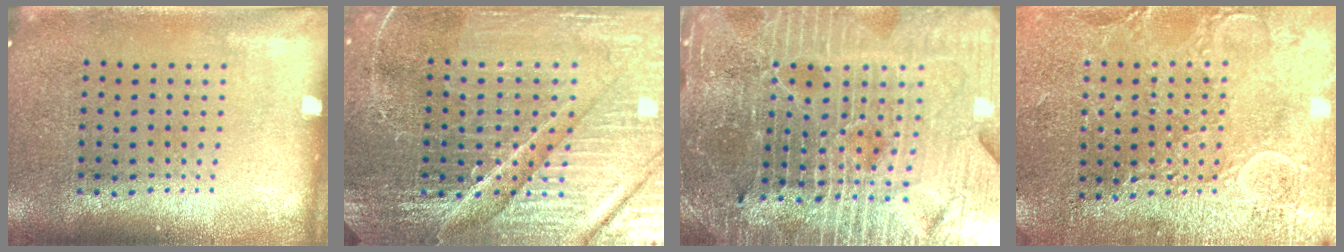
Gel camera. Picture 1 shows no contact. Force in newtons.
{"total": 5.9, "press": 5.3, "slide": 2.5}
{"total": 5.9, "press": 5.4, "slide": 2.4}
{"total": 2.9, "press": 2.8, "slide": 0.4}